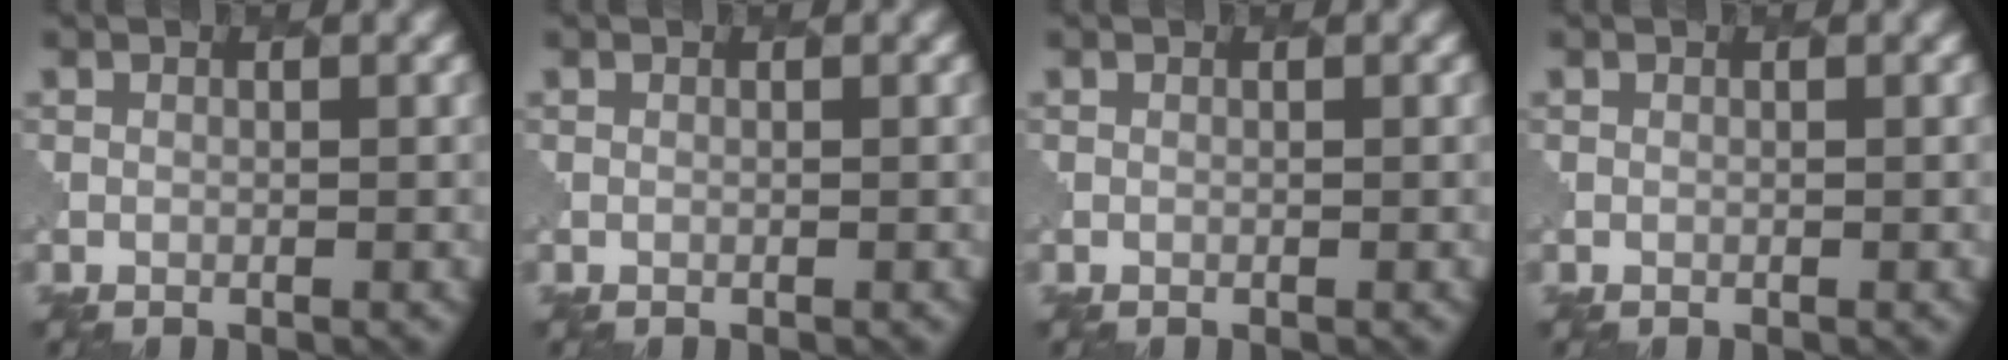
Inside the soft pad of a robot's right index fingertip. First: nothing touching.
{"total": 0.0}
{"total": 0.0}
{"total": 0.0}